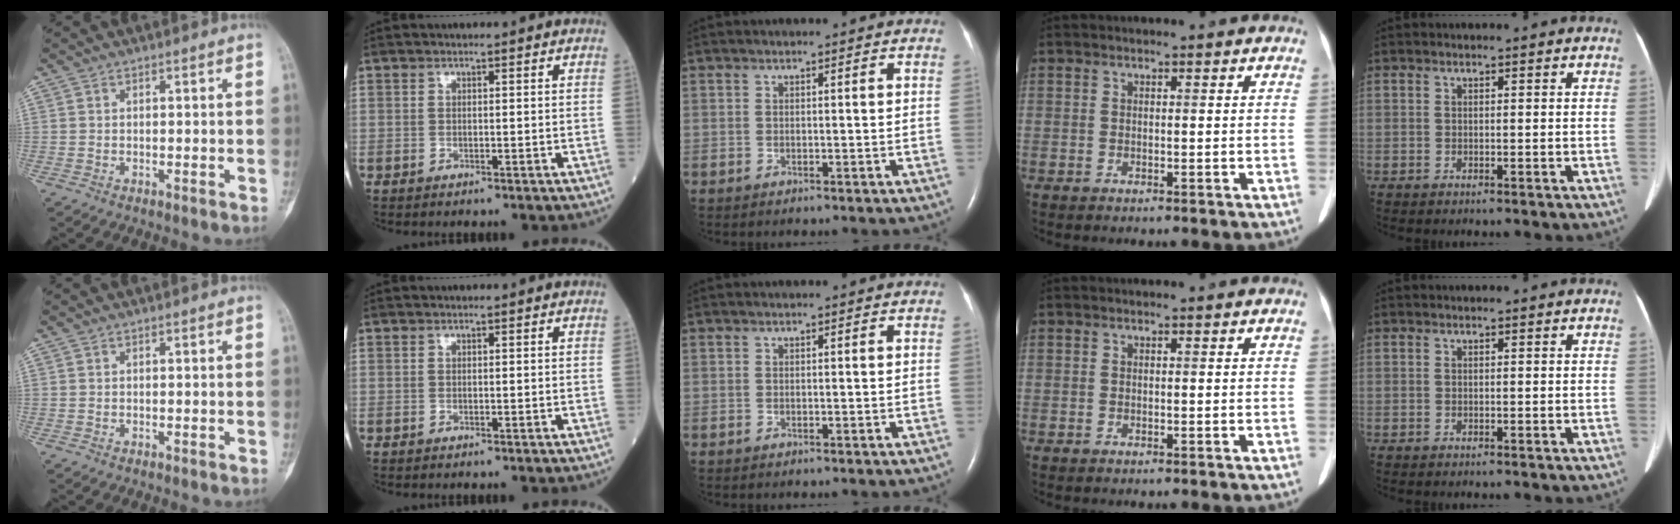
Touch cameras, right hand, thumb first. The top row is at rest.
{}